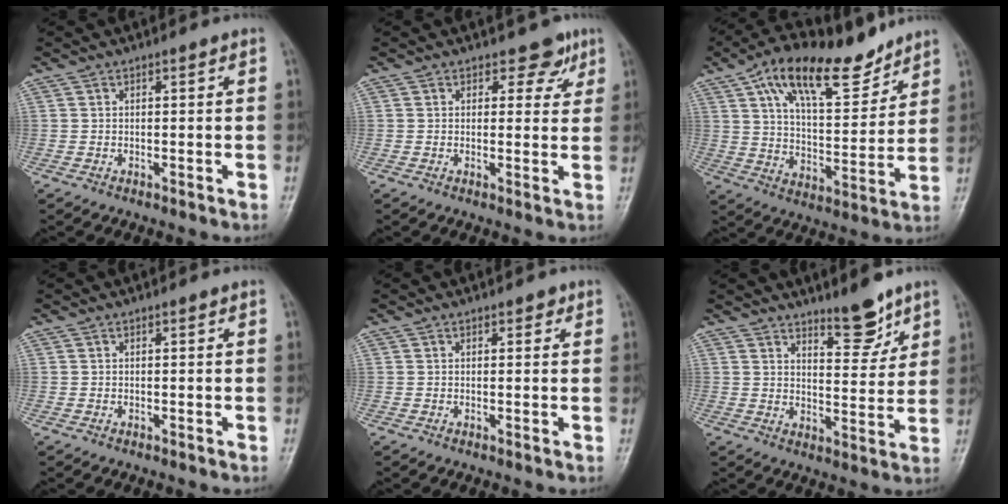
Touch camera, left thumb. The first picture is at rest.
{"total": 3.9, "force": [2.5, 2.7, 1.4], "torque": [0.014, -0.010, 0.029]}
{"total": 18.2, "force": [11.7, 7.6, 11.6], "torque": [-0.154, -0.046, 0.201]}
{"total": 0.0}
{"total": 1.4, "force": [0.8, 0.9, 0.7], "torque": [0.003, -0.001, 0.005]}
{"total": 7.7, "force": [5.8, 2.5, 4.4], "torque": [-0.042, -0.051, 0.090]}